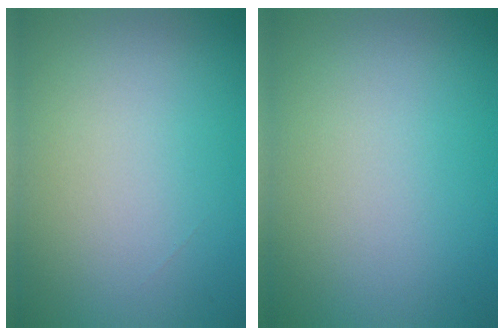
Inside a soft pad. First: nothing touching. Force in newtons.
{"total": 0.0}